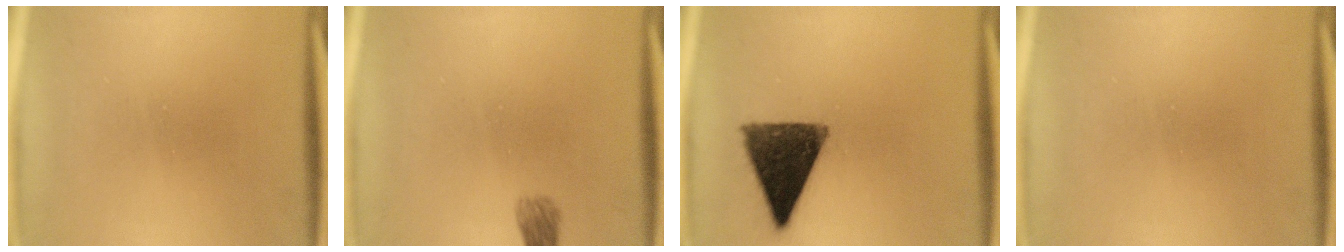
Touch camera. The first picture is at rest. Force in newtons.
{"total": 2.3}
{"total": 12.6}
{"total": 0.0}